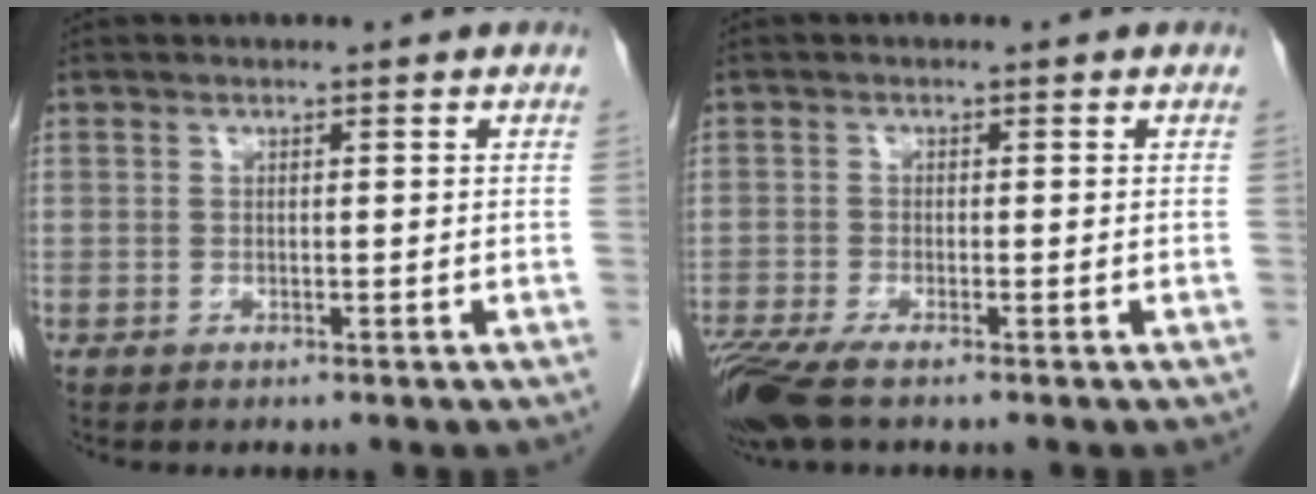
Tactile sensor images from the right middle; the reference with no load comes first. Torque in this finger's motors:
{"motor_torque": [0.75, -0.45, 0.06, 0.09]}